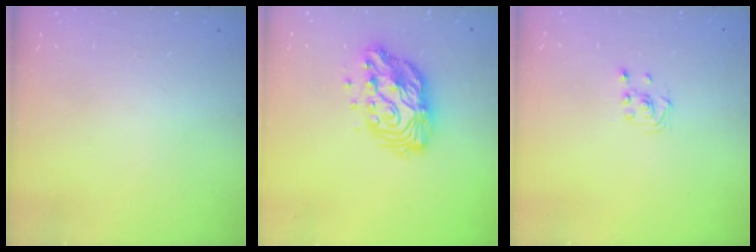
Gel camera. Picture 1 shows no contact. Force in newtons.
{"total": 13.4, "press": 13.4, "slide": 1.2}
{"total": 1.6, "press": 1.4, "slide": 0.9}